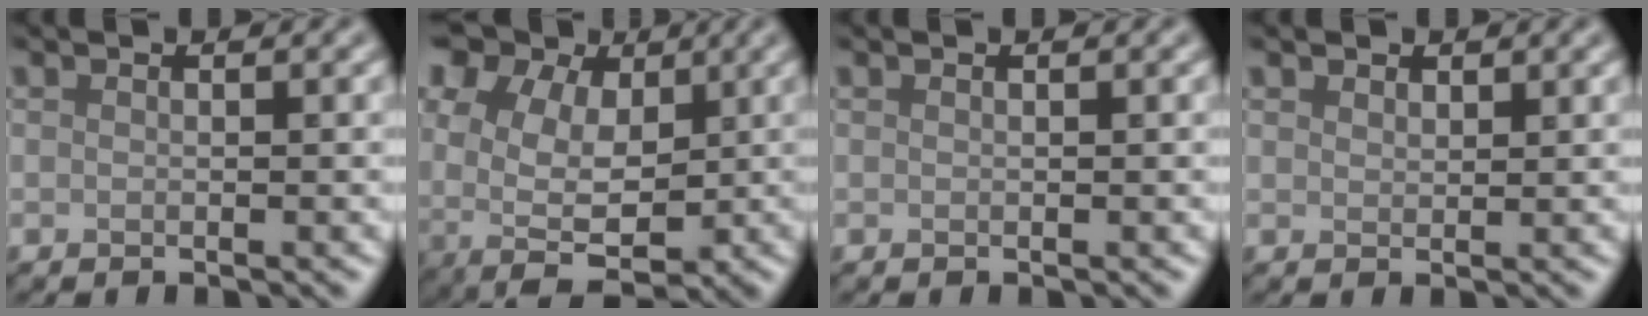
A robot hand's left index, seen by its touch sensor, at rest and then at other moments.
{"total": 14.9, "force": [5.1, 11.0, 8.7], "torque": [-0.150, 0.035, 0.073]}
{"total": 0.0}
{"total": 1.1, "force": [0.9, 0.5, 0.2], "torque": [-0.004, 0.000, 0.017]}